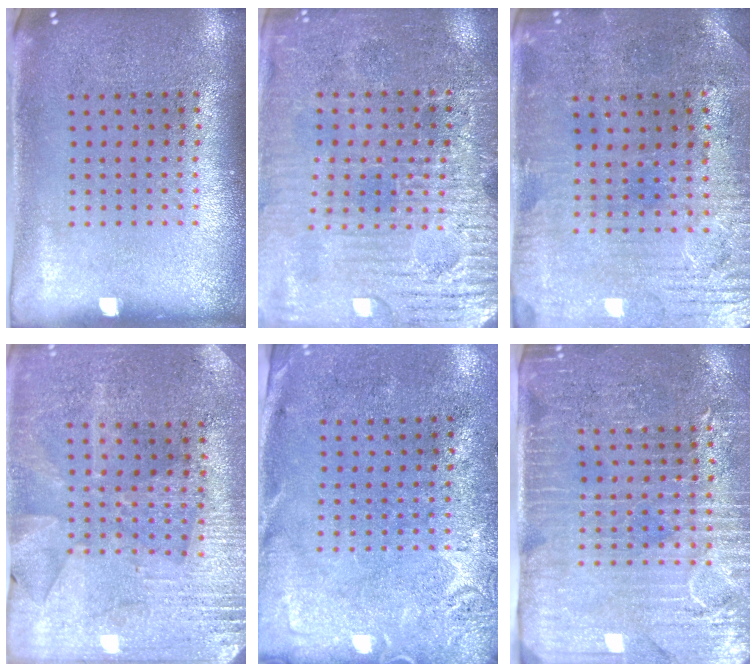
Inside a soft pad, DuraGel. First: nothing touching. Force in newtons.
{"total": 3.5, "press": 3.4, "slide": 0.6}
{"total": 1.0, "press": 0.8, "slide": 0.6}
{"total": 2.8, "press": 2.7, "slide": 0.7}
{"total": 2.8, "press": 2.2, "slide": 1.7}
{"total": 3.6, "press": 3.3, "slide": 1.4}